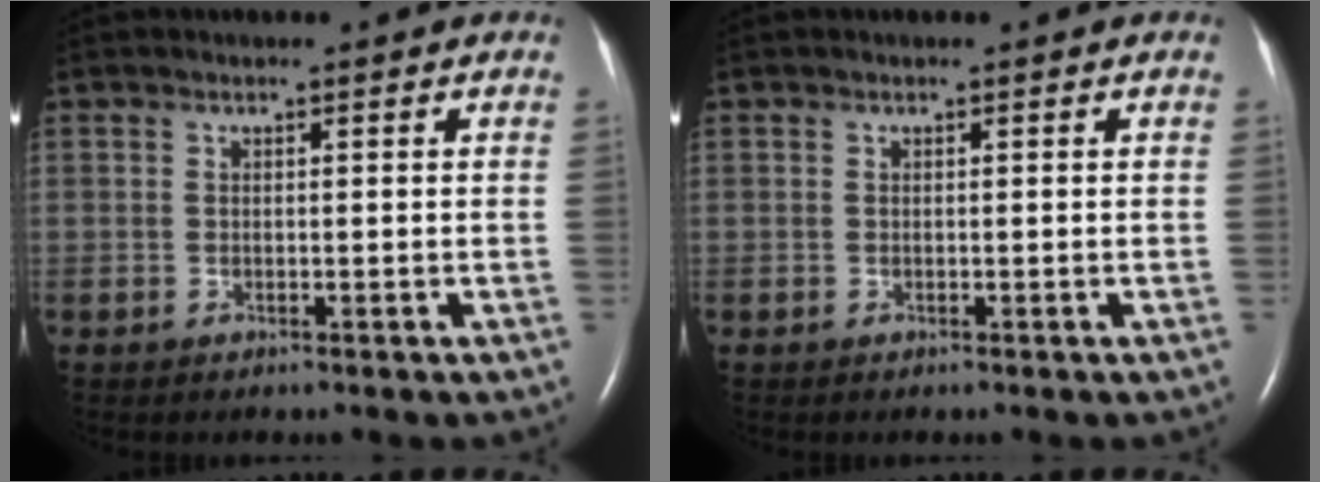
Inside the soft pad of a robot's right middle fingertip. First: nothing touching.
{"total": 0.0}